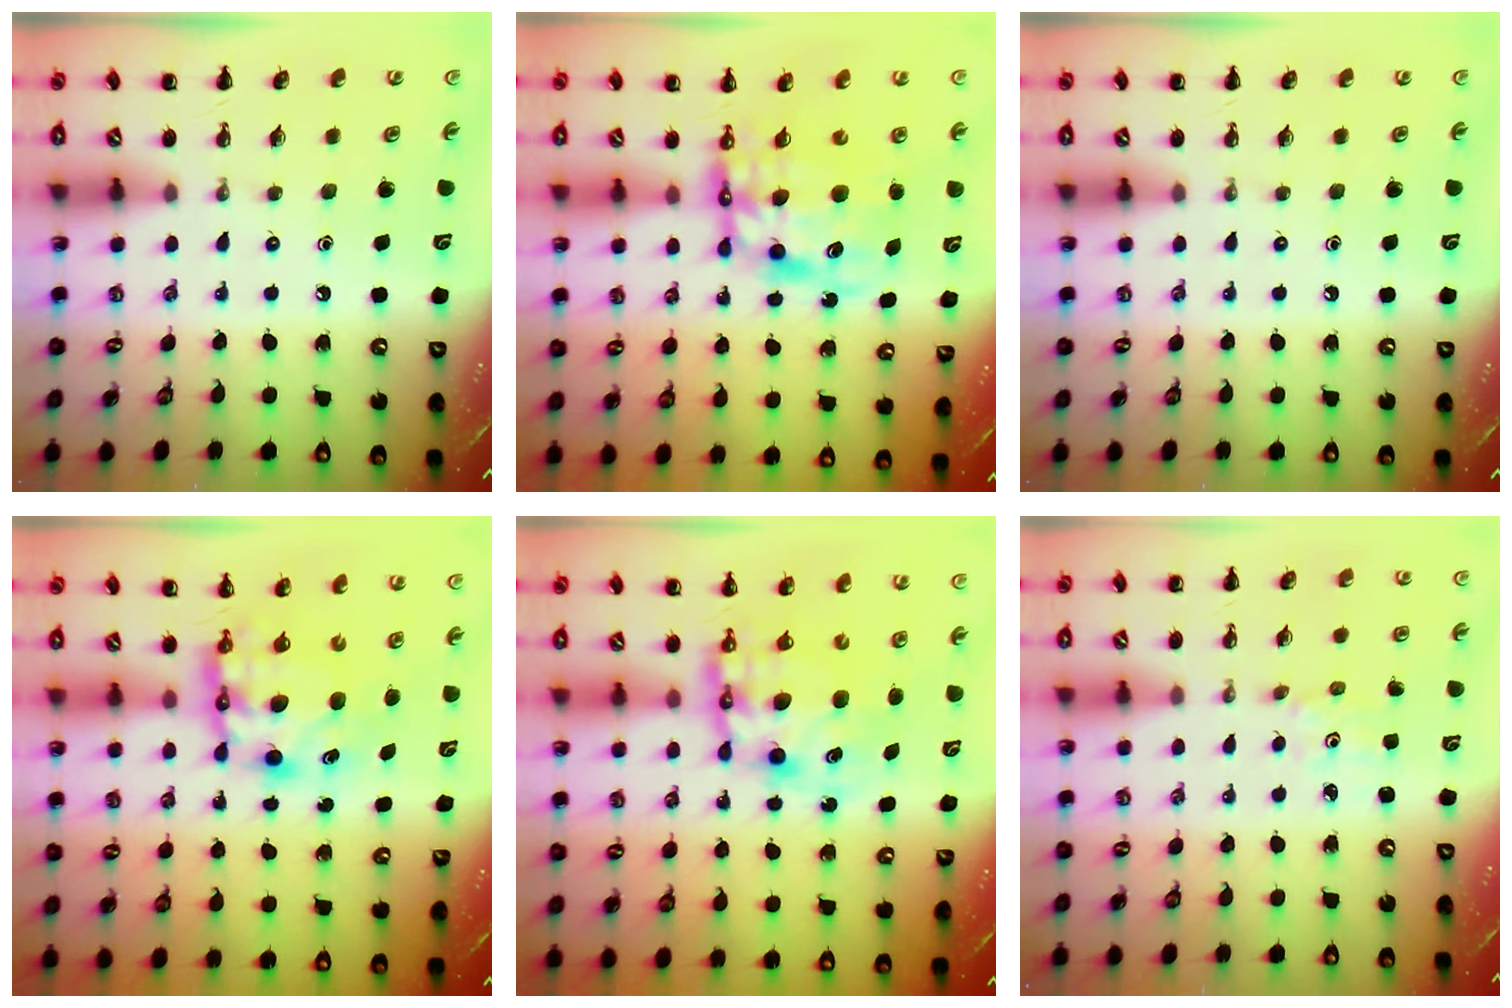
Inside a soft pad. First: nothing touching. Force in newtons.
{"total": 10.5, "press": 10.0, "slide": 3.2}
{"total": 0.0}
{"total": 6.9, "press": 6.6, "slide": 1.9}
{"total": 9.8, "press": 9.5, "slide": 2.5}
{"total": 0.9, "press": 0.9, "slide": 0.3}